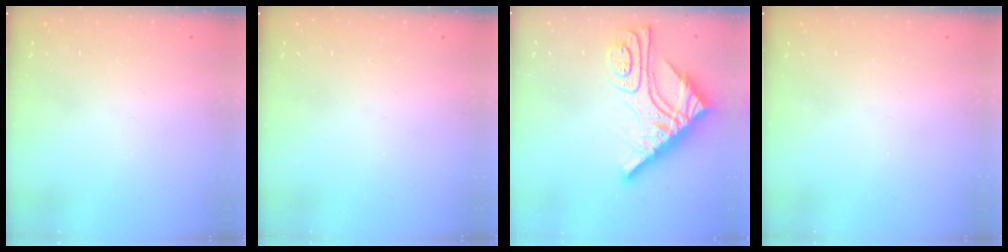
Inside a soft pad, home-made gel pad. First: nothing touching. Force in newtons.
{"total": 0.0}
{"total": 17.0, "press": 16.9, "slide": 1.4}
{"total": 0.0}